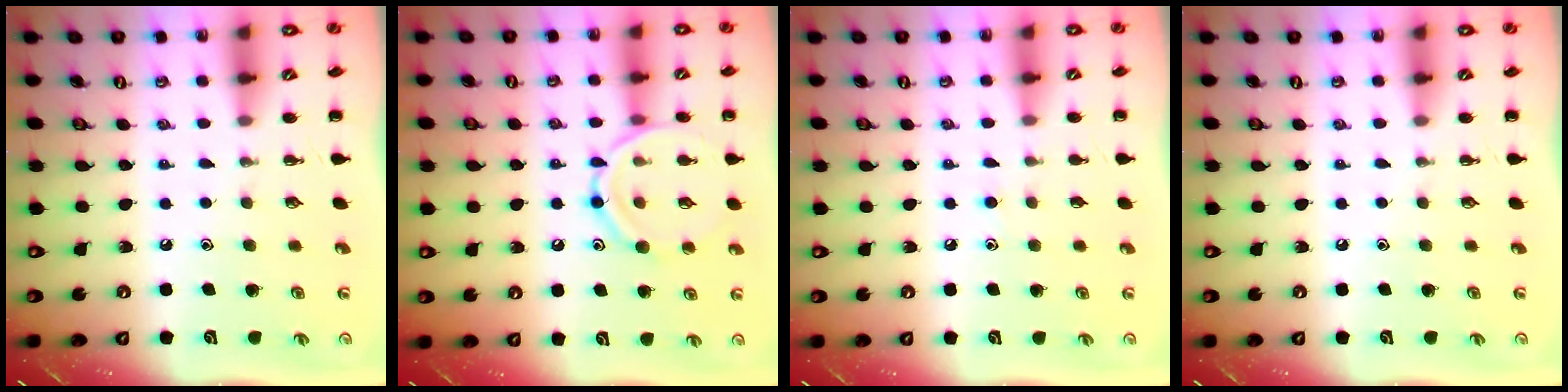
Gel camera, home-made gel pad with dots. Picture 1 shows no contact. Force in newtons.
{"total": 12.4, "press": 12.3, "slide": 1.1}
{"total": 5.7, "press": 5.4, "slide": 1.9}
{"total": 0.0}